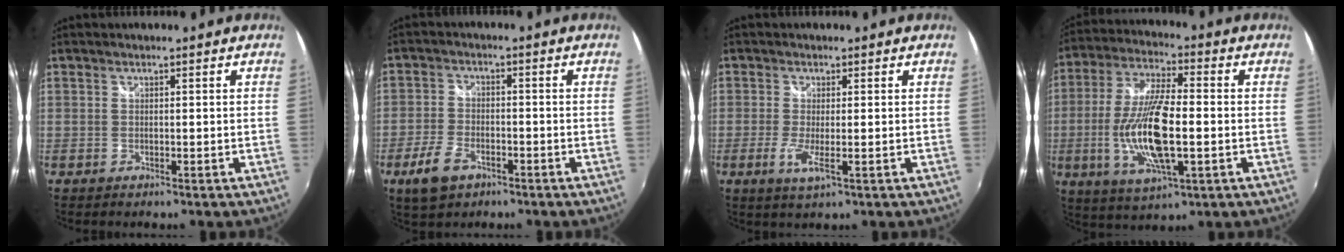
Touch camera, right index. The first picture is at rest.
{"total": 7.3, "force": [-4.2, 4.1, 4.4], "torque": [-0.111, -0.005, -0.077]}
{"total": 3.7, "force": [-1.2, 0.4, 3.5], "torque": [-0.077, -0.012, -0.023]}
{"total": 15.9, "force": [-2.7, 4.5, 15.0], "torque": [-0.303, -0.007, -0.047]}